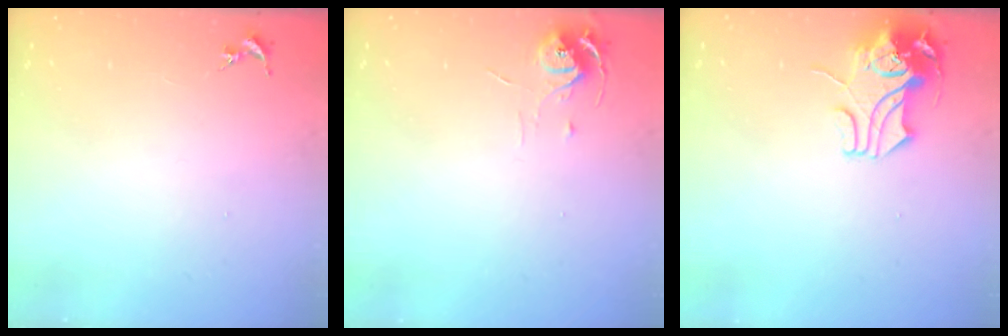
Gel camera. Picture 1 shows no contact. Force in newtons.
{"total": 5.9, "press": 5.9, "slide": 0.5}
{"total": 9.8, "press": 9.8, "slide": 0.8}